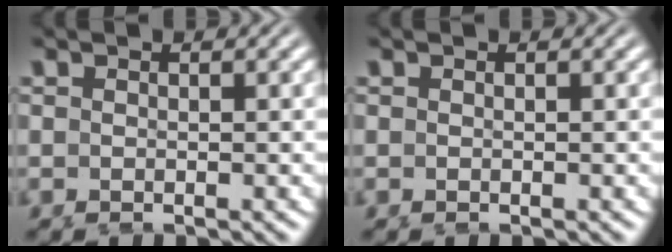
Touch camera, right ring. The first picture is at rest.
{"total": 0.0}